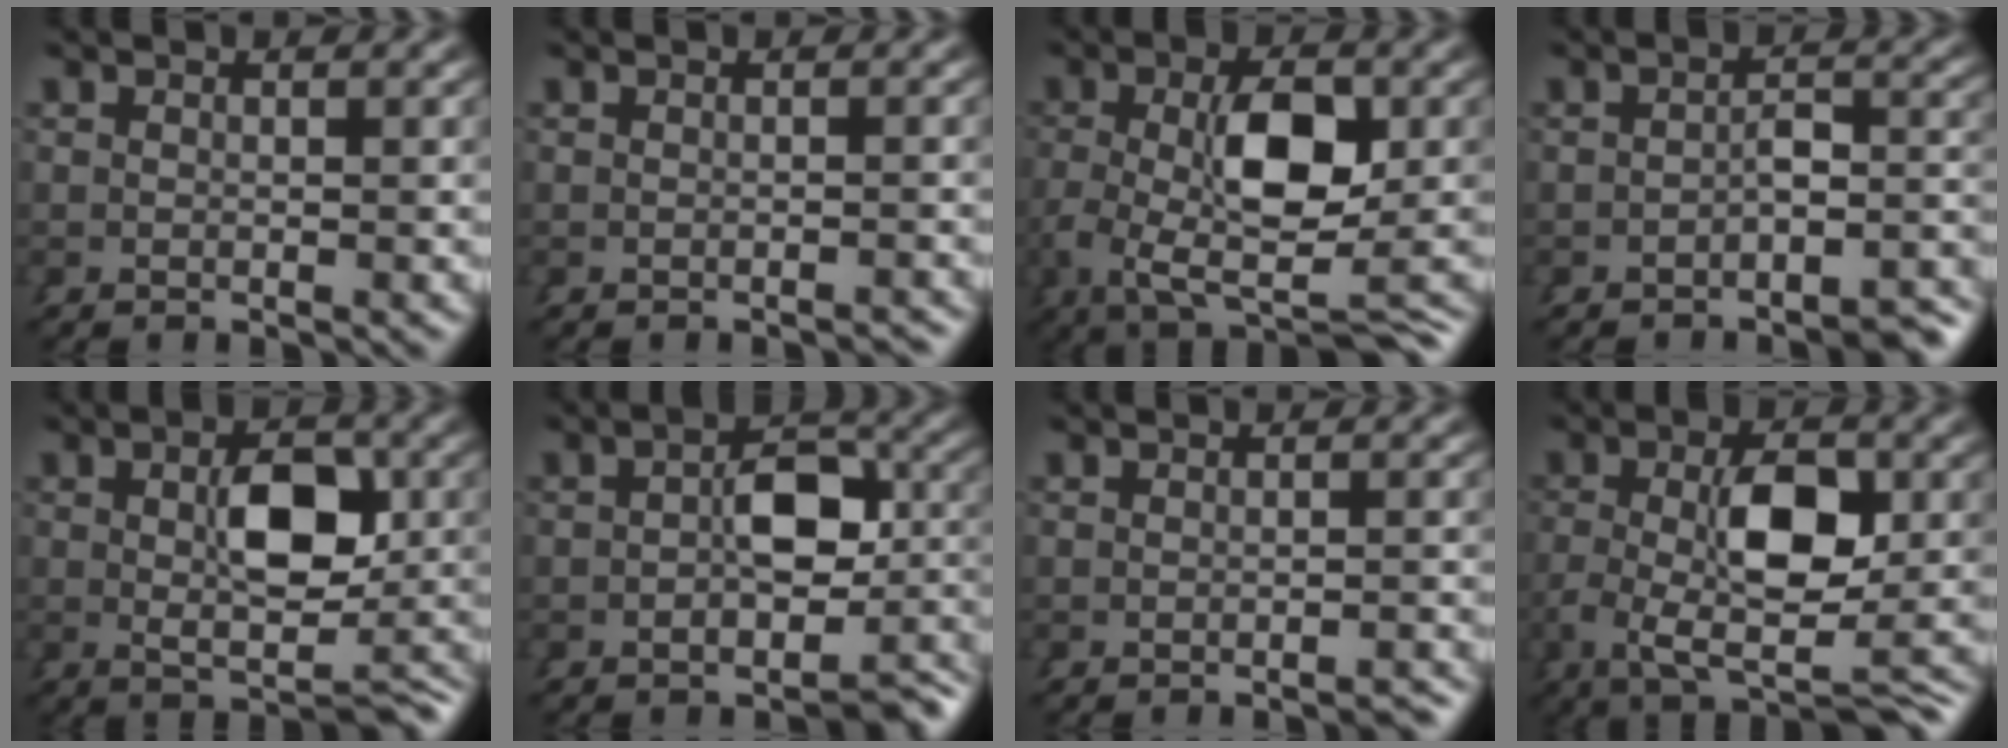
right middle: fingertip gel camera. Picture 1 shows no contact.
{"total": 1.0, "force": [-1.0, 0.3, 0.1], "torque": [-0.001, 0.001, -0.016]}
{"total": 10.9, "force": [-1.3, 5.1, 9.5], "torque": [-0.169, -0.025, -0.003]}
{"total": 4.4, "force": [-3.6, 1.3, 2.2], "torque": [-0.020, -0.005, -0.056]}
{"total": 6.4, "force": [-0.4, 2.5, 5.8], "torque": [-0.075, -0.013, 0.006]}
{"total": 6.0, "force": [-2.4, 3.2, 4.5], "torque": [-0.059, -0.008, -0.031]}
{"total": 1.6, "force": [-1.5, 0.5, 0.6], "torque": [-0.002, 0.005, -0.026]}
{"total": 9.9, "force": [-1.4, 4.3, 8.8], "torque": [-0.151, -0.024, -0.007]}